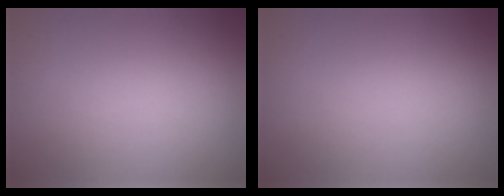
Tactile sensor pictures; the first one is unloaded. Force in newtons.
{"total": 0.0}